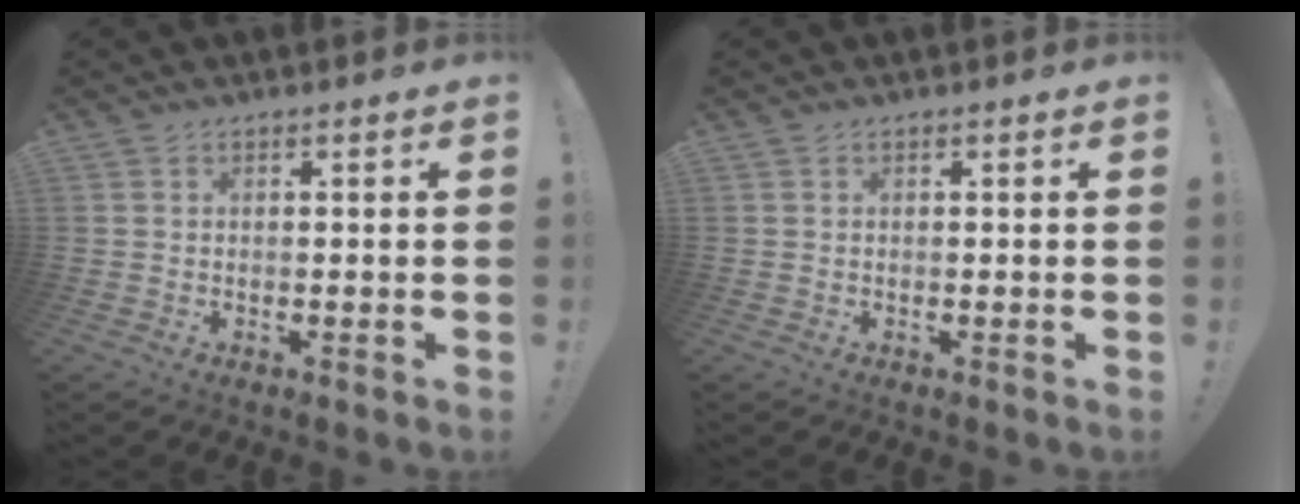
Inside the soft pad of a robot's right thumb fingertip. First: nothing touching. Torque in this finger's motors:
{"motor_torque": [0.00, 0.00, -0.05, 0.04, 0.02]}